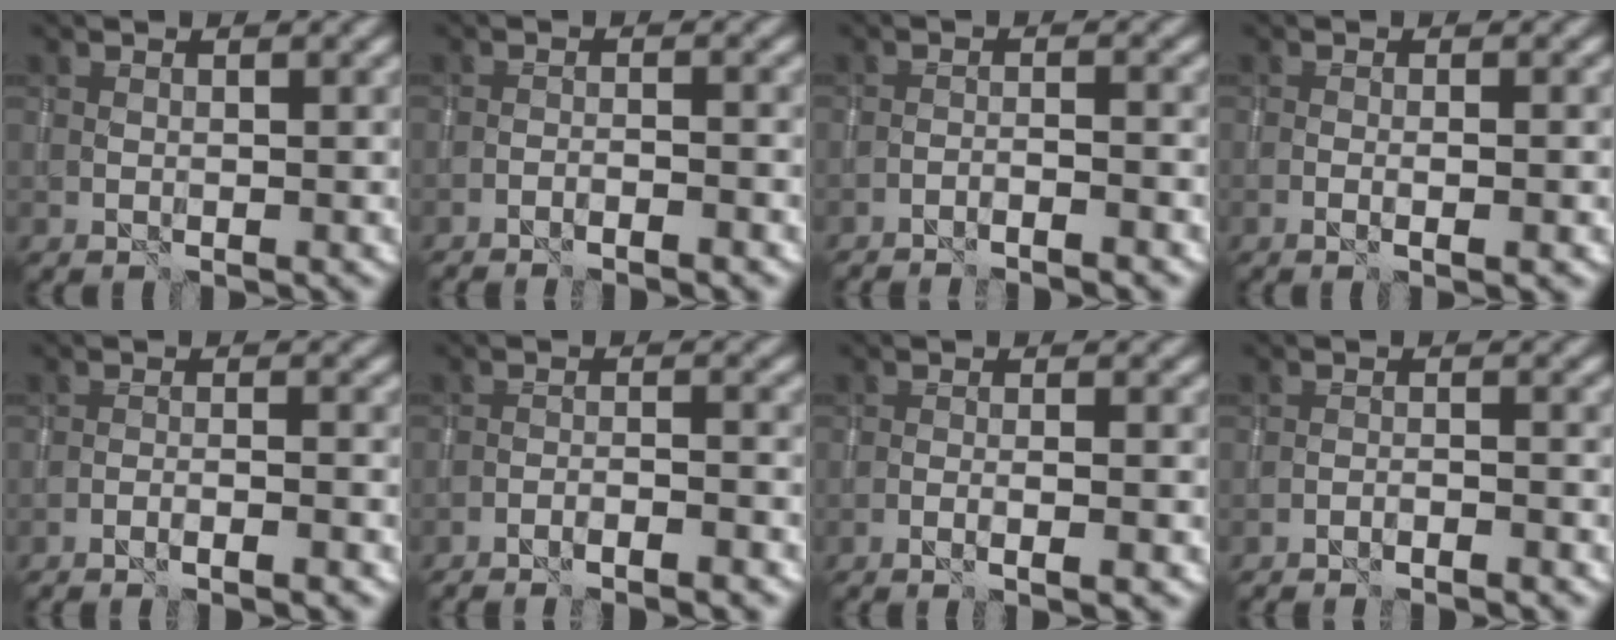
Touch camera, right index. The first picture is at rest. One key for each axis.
{"total": 2.7, "fx": -2.3, "fy": 0.3, "fz": 1.3, "tx": -0.022, "ty": 0.006, "tz": -0.042}
{"total": 3.2, "fx": -2.9, "fy": 0.3, "fz": 1.4, "tx": -0.019, "ty": 0.005, "tz": -0.051}
{"total": 2.2, "fx": -0.6, "fy": 0.6, "fz": 2.1, "tx": -0.022, "ty": 0.006, "tz": -0.015}
{"total": 3.1, "fx": -2.5, "fy": 0.4, "fz": 1.8, "tx": -0.027, "ty": 0.008, "tz": -0.048}
{"total": 4.1, "fx": -3.5, "fy": 0.6, "fz": 2.0, "tx": -0.032, "ty": 0.007, "tz": -0.057}
{"total": 3.0, "fx": -1.5, "fy": 0.6, "fz": 2.5, "tx": -0.033, "ty": 0.012, "tz": -0.034}
{"total": 2.7, "fx": -2.5, "fy": 0.3, "fz": 0.9, "tx": -0.012, "ty": 0.006, "tz": -0.041}